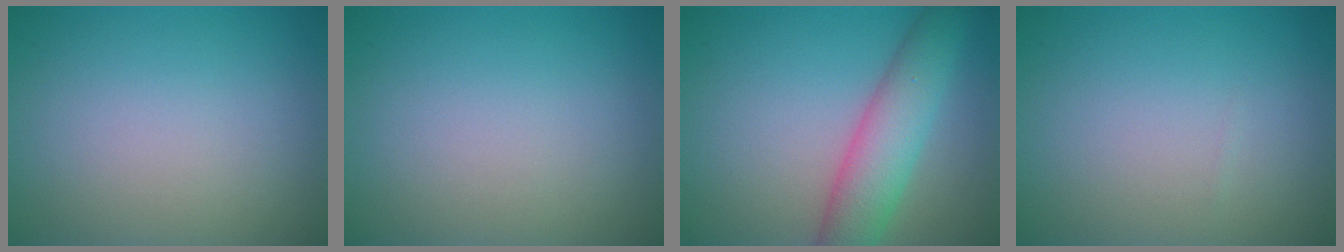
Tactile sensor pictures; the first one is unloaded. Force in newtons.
{"total": 0.0}
{"total": 5.6, "press": 5.6, "slide": 0.1}
{"total": 0.0}